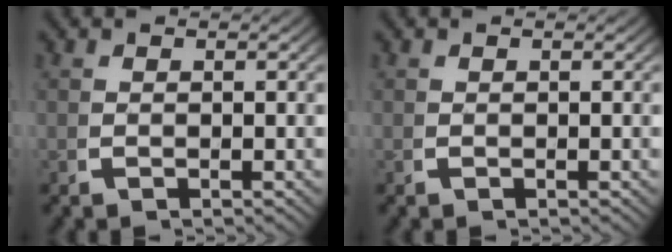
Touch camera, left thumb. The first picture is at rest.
{"total": 0.0}